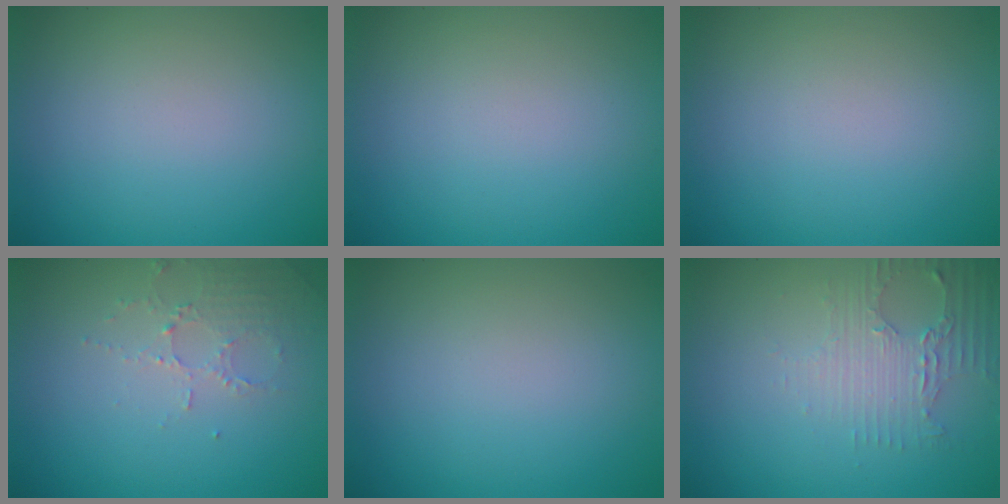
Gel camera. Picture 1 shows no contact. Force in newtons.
{"total": 0.0}
{"total": 0.0}
{"total": 2.1, "press": 2.1, "slide": 0.4}
{"total": 0.0}
{"total": 2.9, "press": 2.5, "slide": 1.5}